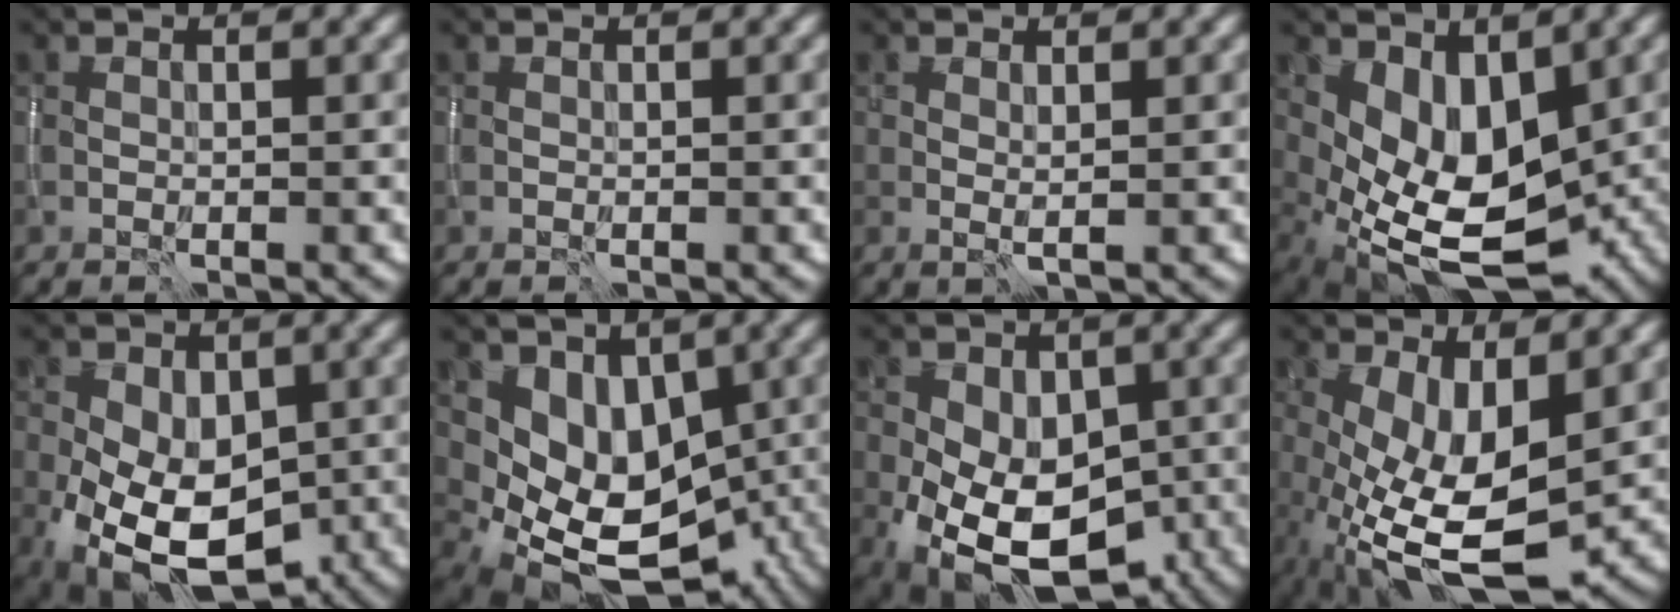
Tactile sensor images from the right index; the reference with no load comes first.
{"total": 0.0}
{"total": 0.7, "force": [0.4, 0.0, 0.6], "torque": [-0.012, -0.001, 0.008]}
{"total": 7.9, "force": [-0.1, 5.0, 6.1], "torque": [-0.116, -0.021, 0.007]}
{"total": 12.1, "force": [-3.8, 8.0, 8.3], "torque": [-0.140, -0.039, -0.049]}
{"total": 9.7, "force": [-0.4, 7.5, 6.2], "torque": [-0.077, -0.019, 0.017]}
{"total": 13.5, "force": [-4.9, 9.1, 8.8], "torque": [-0.125, -0.027, -0.064]}
{"total": 9.2, "force": [-1.5, 3.9, 8.2], "torque": [-0.171, -0.017, -0.019]}